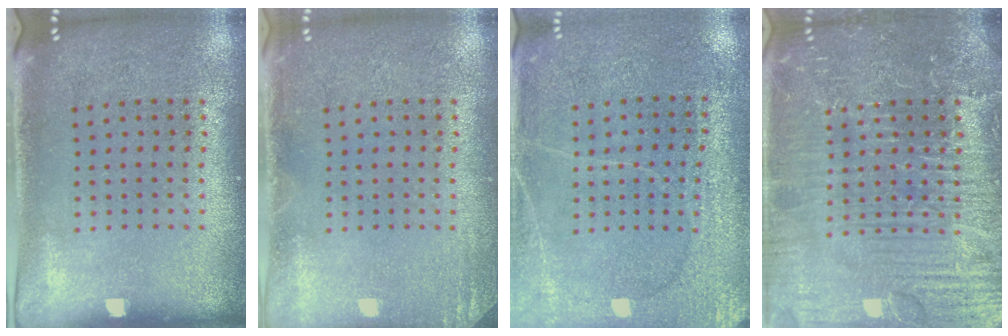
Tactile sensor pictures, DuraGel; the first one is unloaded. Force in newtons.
{"total": 1.5, "press": 1.4, "slide": 0.2}
{"total": 2.7, "press": 2.7, "slide": 0.4}
{"total": 7.7, "press": 7.6, "slide": 0.9}